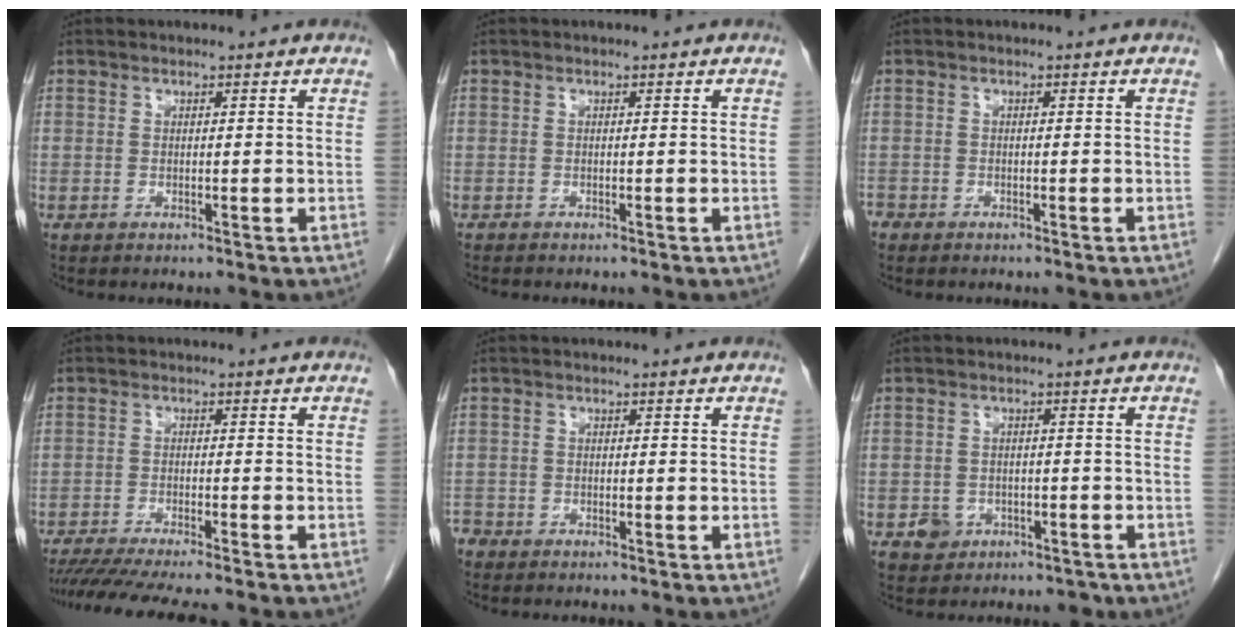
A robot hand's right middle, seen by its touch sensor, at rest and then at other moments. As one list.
[{"total": 0.5, "force": [-0.5, 0.1, 0.1], "torque": [-0.006, 0.000, -0.011]}, {"total": 1.6, "force": [-1.3, 0.9, 0.3], "torque": [-0.012, -0.001, -0.025]}, {"total": 11.0, "force": [-9.6, -0.3, 5.2], "torque": [-0.066, -0.020, -0.149]}, {"total": 2.2, "force": [-2.0, 1.0, 0.1], "torque": [-0.006, 0.000, -0.039]}, {"total": 3.8, "force": [-2.0, 3.1, 0.9], "torque": [-0.004, 0.011, -0.023]}]